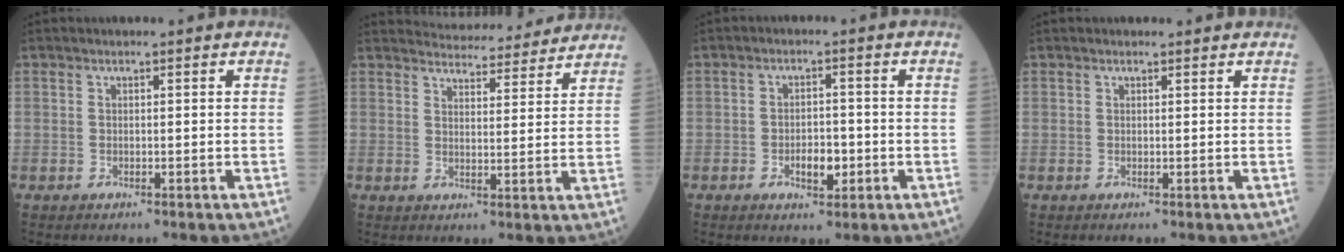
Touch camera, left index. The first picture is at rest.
{"total": 14.5, "force": [13.9, 2.3, 3.2], "torque": [-0.033, 0.008, 0.171]}
{"total": 3.9, "force": [-1.4, 1.9, 3.1], "torque": [-0.048, 0.003, -0.019]}
{"total": 0.7, "force": [0.7, 0.2, 0.0], "torque": [-0.009, -0.001, 0.007]}